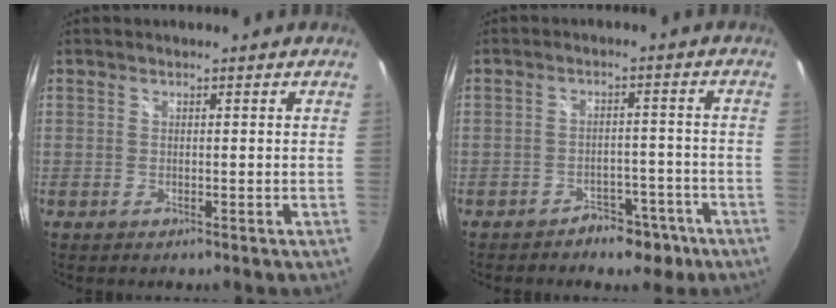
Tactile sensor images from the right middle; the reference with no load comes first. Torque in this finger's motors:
{"motor_torque": [0.04, -0.09, 0.04, 0.07]}